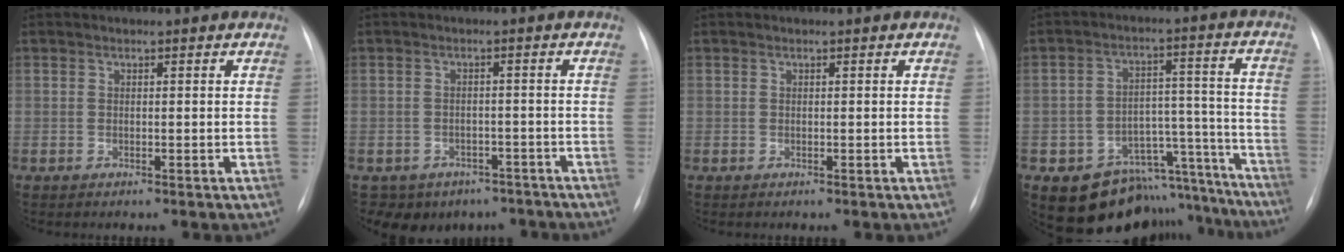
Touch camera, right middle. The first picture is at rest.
{"total": 8.1, "force": [-5.6, 5.7, 1.2], "torque": [-0.013, 0.017, -0.057]}
{"total": 0.0}
{"total": 15.2, "force": [-13.0, 7.6, 2.2], "torque": [-0.002, 0.087, -0.169]}